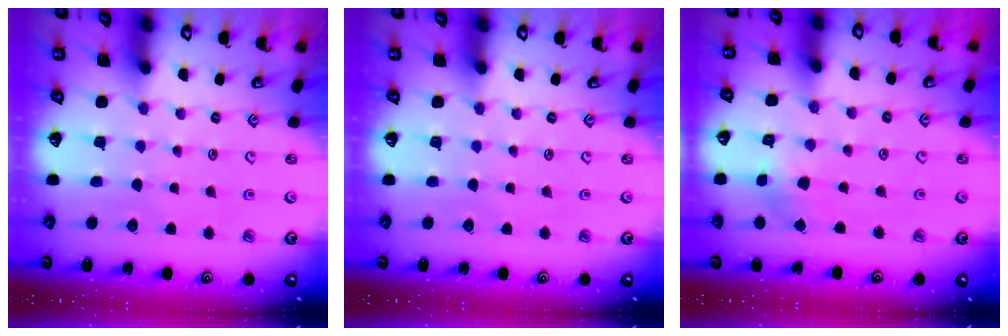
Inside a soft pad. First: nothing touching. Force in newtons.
{"total": 0.0}
{"total": 2.6, "press": 2.6, "slide": 0.3}